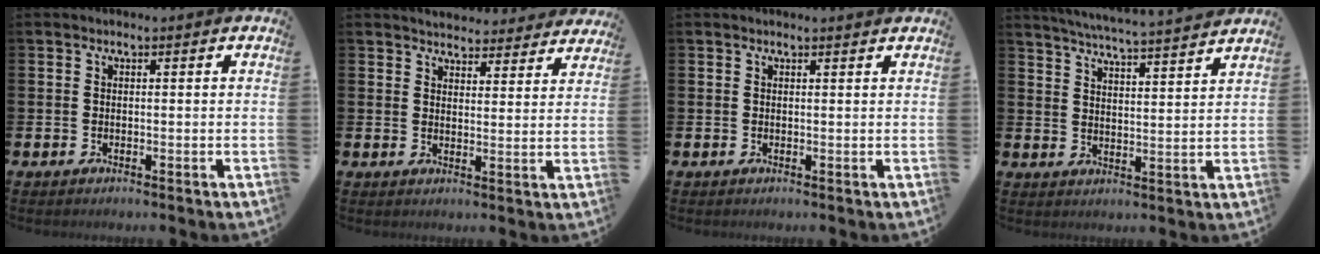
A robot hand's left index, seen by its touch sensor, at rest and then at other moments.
{"total": 4.4, "force": [4.3, 0.9, -0.1], "torque": [-0.003, -0.031, 0.075]}
{"total": 0.6, "force": [0.6, -0.1, 0.1], "torque": [0.007, -0.004, 0.009]}
{"total": 5.7, "force": [5.6, -0.6, 1.1], "torque": [-0.036, -0.043, 0.096]}